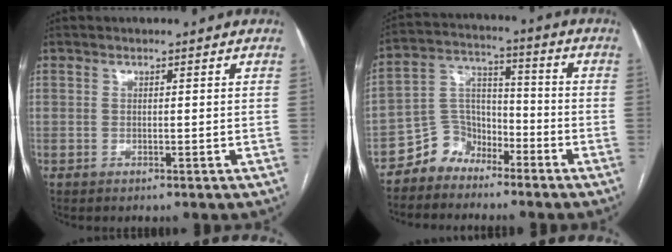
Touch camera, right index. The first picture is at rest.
{"total": 7.1, "force": [-5.3, 4.7, 0.5], "torque": [-0.001, 0.038, -0.100]}